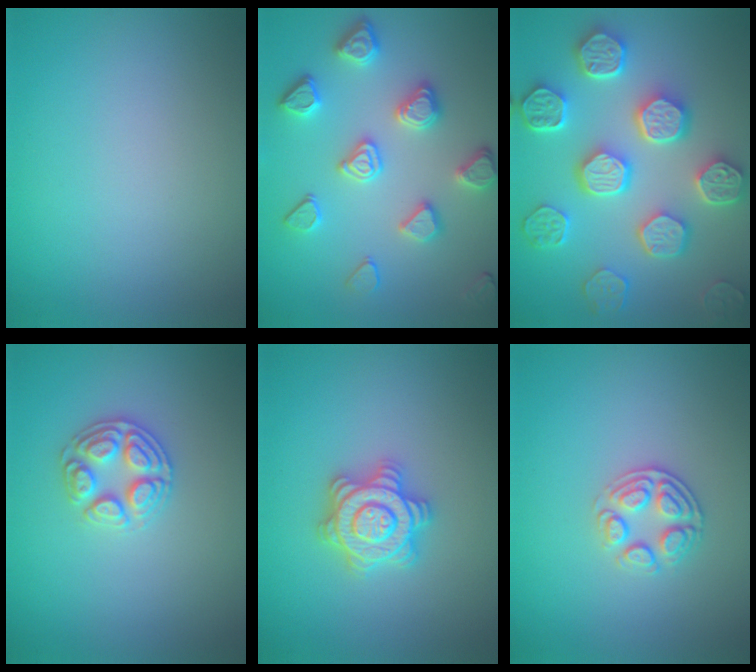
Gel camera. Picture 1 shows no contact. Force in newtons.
{"total": 4.4, "press": 4.1, "slide": 1.5}
{"total": 8.1, "press": 6.5, "slide": 4.8}
{"total": 2.9, "press": 2.9, "slide": 0.1}
{"total": 4.6, "press": 4.6, "slide": 0.6}
{"total": 2.6, "press": 2.4, "slide": 1.1}